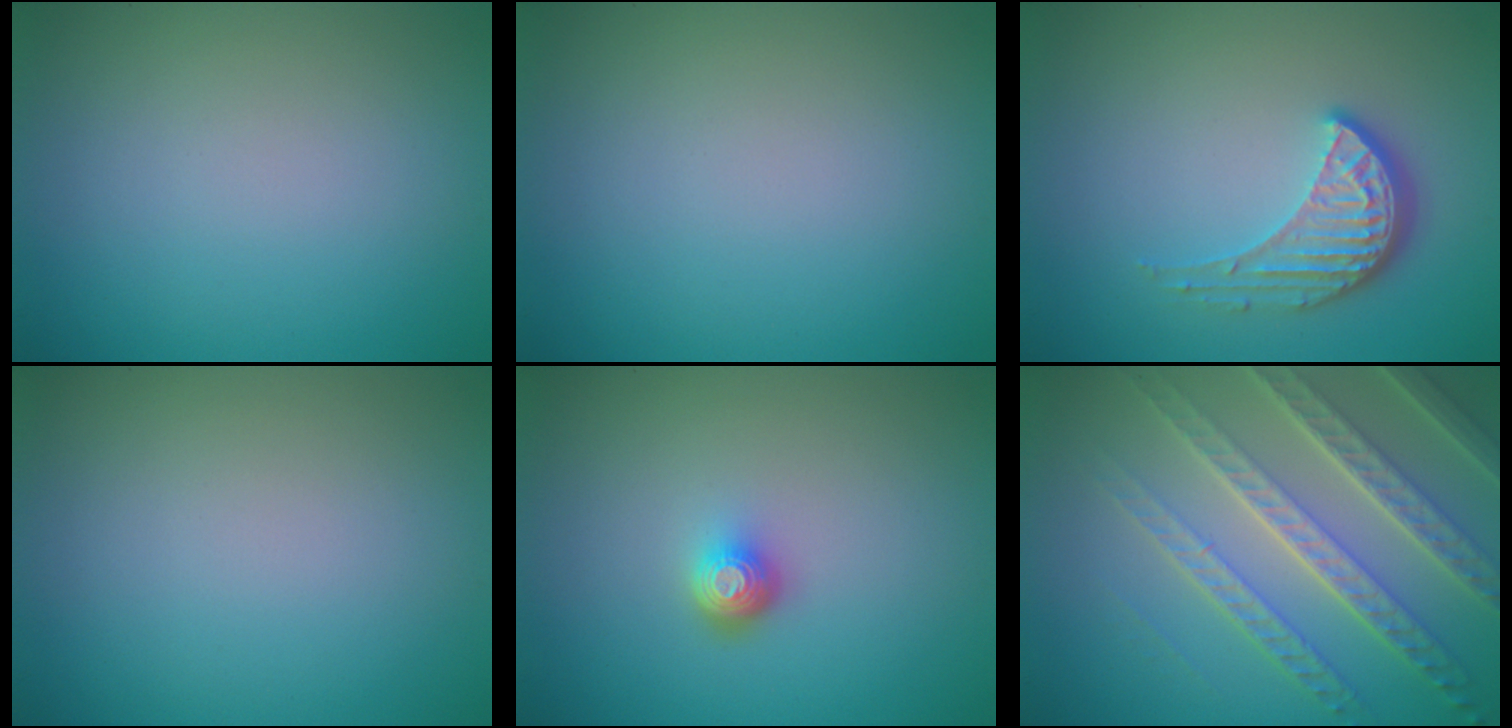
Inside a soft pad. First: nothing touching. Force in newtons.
{"total": 0.0}
{"total": 4.0, "press": 3.0, "slide": 2.7}
{"total": 0.0}
{"total": 1.9, "press": 1.4, "slide": 1.3}
{"total": 8.0, "press": 5.4, "slide": 5.8}